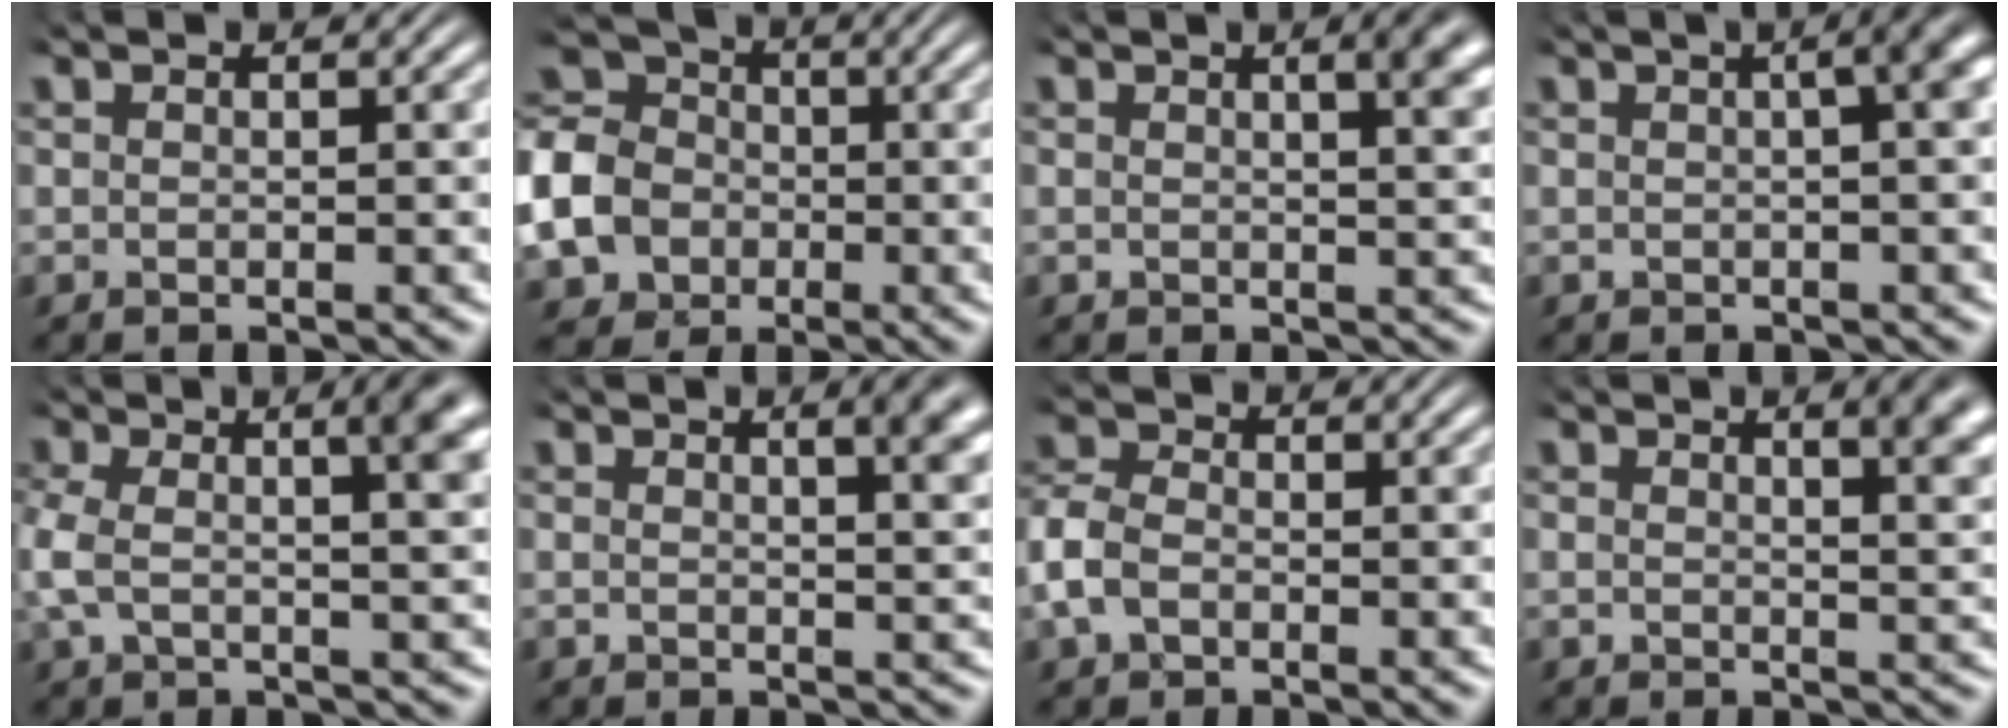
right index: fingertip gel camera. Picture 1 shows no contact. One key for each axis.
{"total": 9.9, "fx": -0.8, "fy": 8.9, "fz": 4.3, "tx": -0.115, "ty": -0.036, "tz": -0.008}
{"total": 3.9, "fx": 1.5, "fy": 0.9, "fz": 3.5, "tx": -0.028, "ty": 0.015, "tz": 0.018}
{"total": 8.5, "fx": 2.7, "fy": 3.7, "fz": 7.1, "tx": -0.050, "ty": 0.057, "tz": 0.015}
{"total": 7.4, "fx": 1.8, "fy": 3.2, "fz": 6.5, "tx": -0.098, "ty": 0.009, "tz": 0.028}
{"total": 3.6, "fx": 1.6, "fy": 0.6, "fz": 3.2, "tx": -0.027, "ty": 0.011, "tz": 0.021}
{"total": 3.2, "fx": -0.7, "fy": 2.6, "fz": 1.8, "tx": -0.053, "ty": -0.011, "tz": -0.009}
{"total": 3.3, "fx": 1.7, "fy": 0.4, "fz": 2.9, "tx": -0.027, "ty": 0.001, "tz": 0.025}